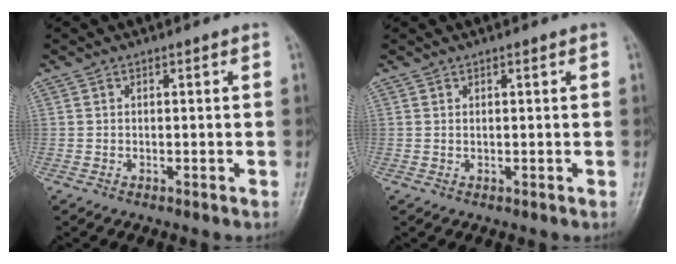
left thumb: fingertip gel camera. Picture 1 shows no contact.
{"total": 0.6, "force": [0.4, 0.2, 0.4], "torque": [-0.006, -0.003, 0.007]}